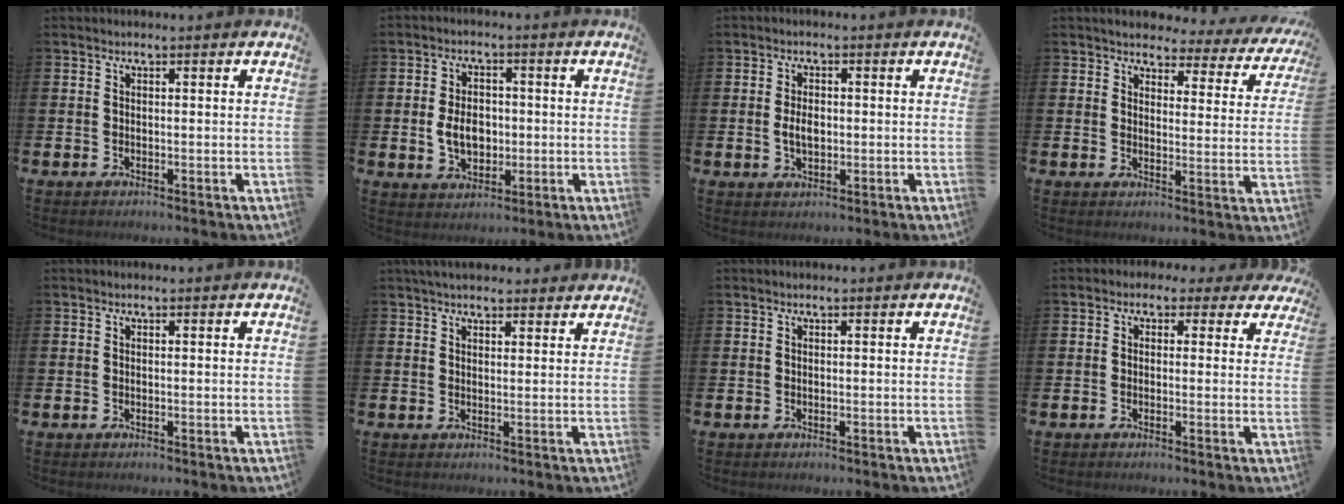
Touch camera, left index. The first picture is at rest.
{"total": 5.3, "force": [-0.4, 3.8, 3.6], "torque": [-0.054, 0.005, -0.013]}
{"total": 3.0, "force": [-0.1, 1.8, 2.4], "torque": [-0.035, 0.002, -0.005]}
{"total": 3.1, "force": [2.8, 1.2, 0.5], "torque": [-0.020, -0.029, 0.039]}
{"total": 0.0}
{"total": 3.3, "force": [3.1, 0.9, 0.7], "torque": [-0.015, -0.009, 0.056]}
{"total": 0.0}
{"total": 1.3, "force": [0.2, 1.2, 0.3], "torque": [-0.007, 0.003, -0.004]}